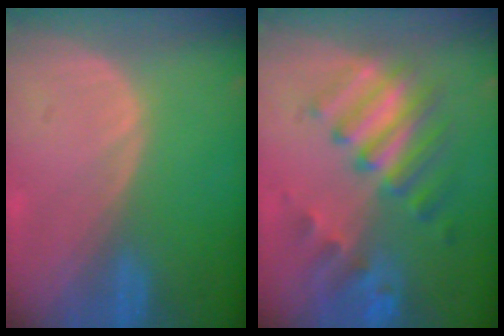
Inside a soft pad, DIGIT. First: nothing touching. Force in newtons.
{"total": 9.0, "press": 8.3, "slide": 3.7}